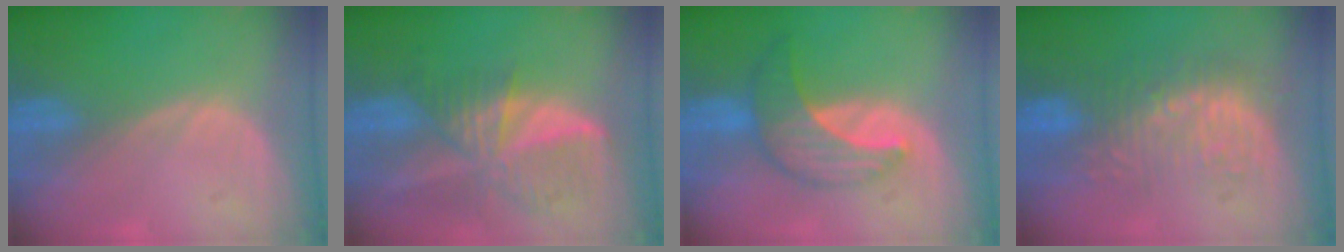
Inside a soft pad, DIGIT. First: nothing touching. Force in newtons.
{"total": 9.3, "press": 8.1, "slide": 4.6}
{"total": 7.1, "press": 6.8, "slide": 2.0}
{"total": 8.9, "press": 8.6, "slide": 2.0}